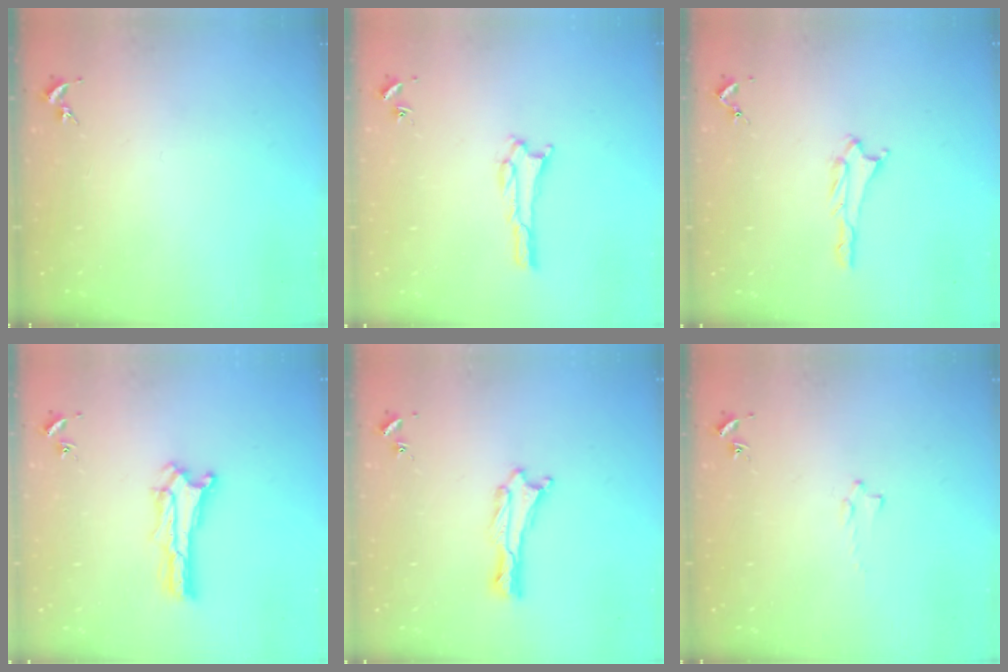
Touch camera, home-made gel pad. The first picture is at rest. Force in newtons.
{"total": 1.5, "press": 1.5, "slide": 0.2}
{"total": 1.1, "press": 1.0, "slide": 0.1}
{"total": 0.9, "press": 0.9, "slide": 0.2}
{"total": 0.8, "press": 0.7, "slide": 0.2}
{"total": 0.8, "press": 0.7, "slide": 0.2}